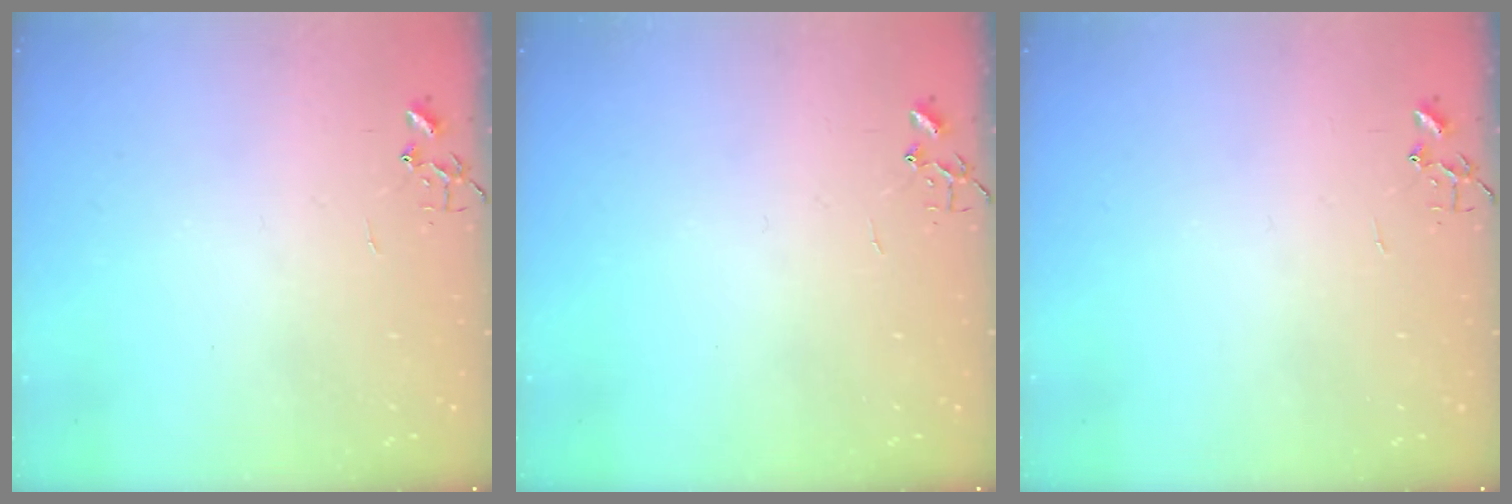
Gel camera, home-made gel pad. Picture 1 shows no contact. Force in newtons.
{"total": 0.0}
{"total": 0.0}